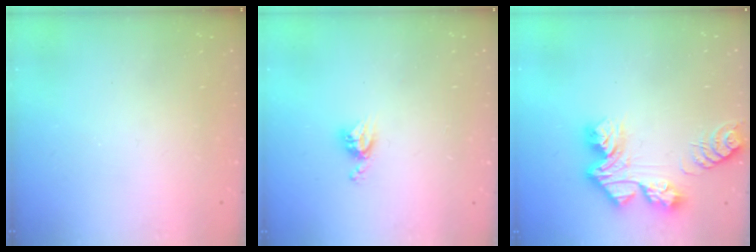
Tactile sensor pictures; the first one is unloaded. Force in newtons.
{"total": 5.1, "press": 5.1, "slide": 0.5}
{"total": 12.0, "press": 12.0, "slide": 1.1}